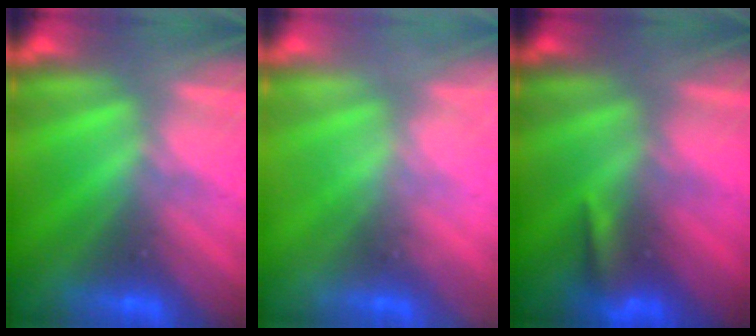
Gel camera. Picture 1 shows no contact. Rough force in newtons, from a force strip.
{"total": 2.3}
{"total": 5.0}